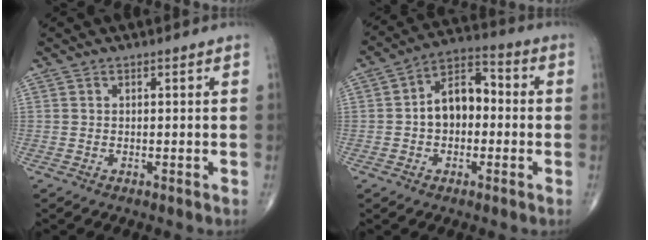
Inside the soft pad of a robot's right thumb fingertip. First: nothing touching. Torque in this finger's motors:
{"motor_torque": [1.23, 1.30, 0.98, -0.16, 0.08]}